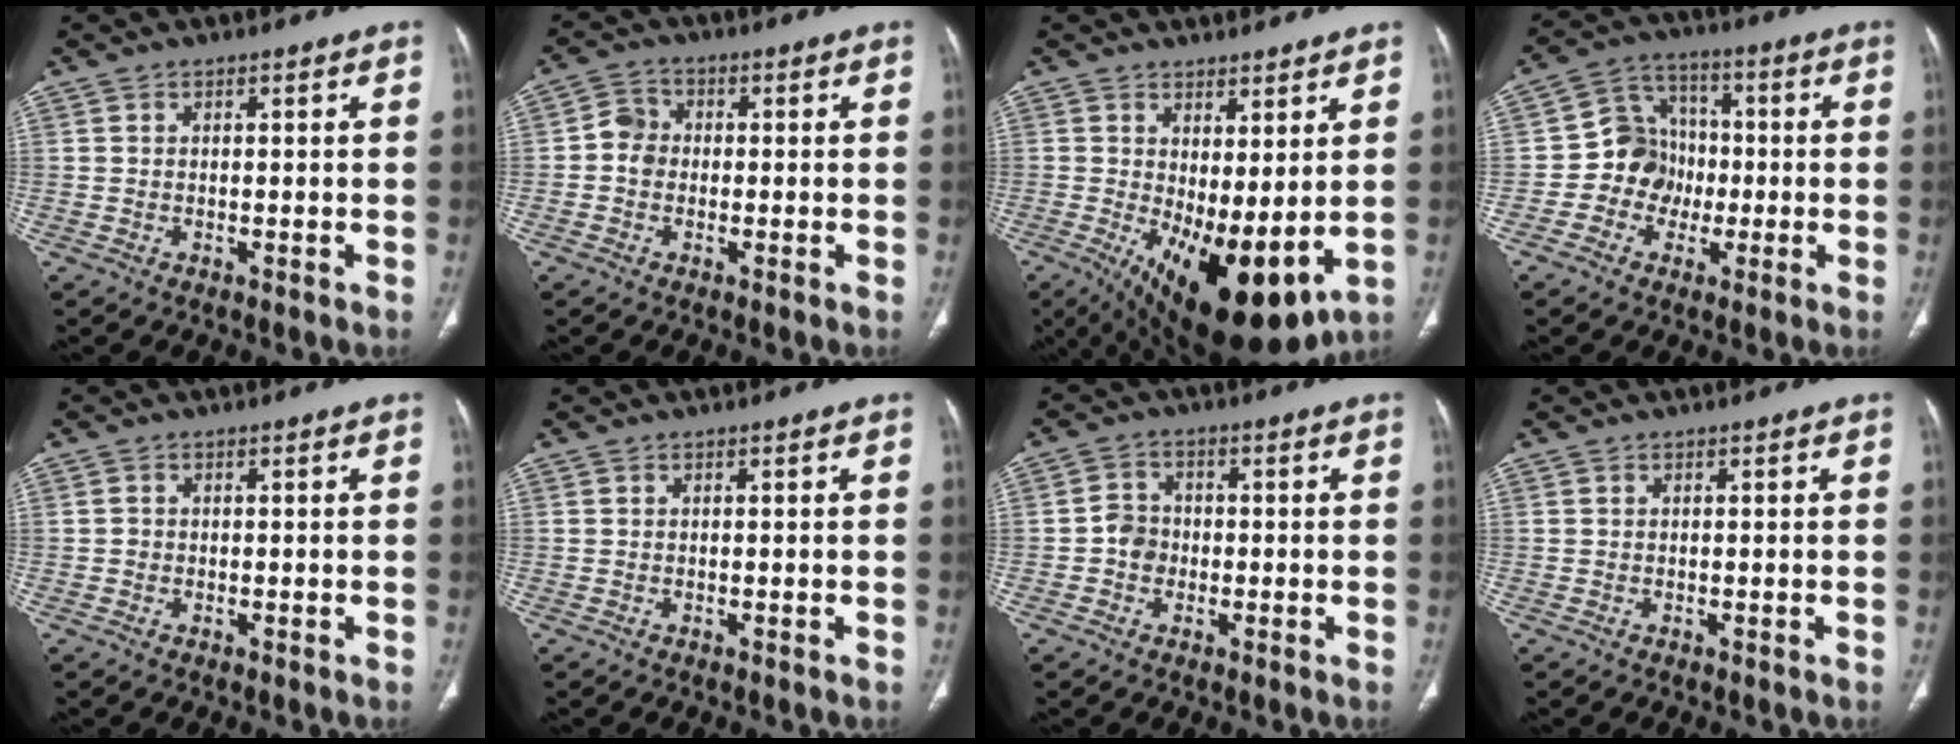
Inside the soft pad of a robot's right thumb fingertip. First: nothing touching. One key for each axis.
{"total": 4.0, "fx": -0.5, "fy": 3.5, "fz": 1.8, "tx": -0.016, "ty": 0.011, "tz": -0.017}
{"total": 15.2, "fx": -1.3, "fy": 6.3, "fz": 13.7, "tx": -0.223, "ty": -0.029, "tz": 0.005}
{"total": 9.3, "fx": -1.7, "fy": 8.5, "fz": 3.3, "tx": -0.008, "ty": 0.029, "tz": -0.041}
{"total": 0.8, "fx": -0.1, "fy": 0.7, "fz": 0.2, "tx": -0.002, "ty": 0.002, "tz": 0.000}
{"total": 0.0}
{"total": 4.0, "fx": -0.8, "fy": 3.5, "fz": 1.6, "tx": -0.012, "ty": 0.011, "tz": -0.020}
{"total": 0.0}